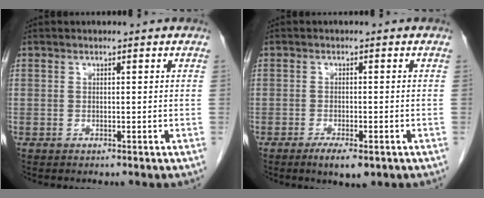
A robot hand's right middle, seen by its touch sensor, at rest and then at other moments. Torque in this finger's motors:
{"motor_torque": [0.39, -0.25, 0.08, 0.02]}